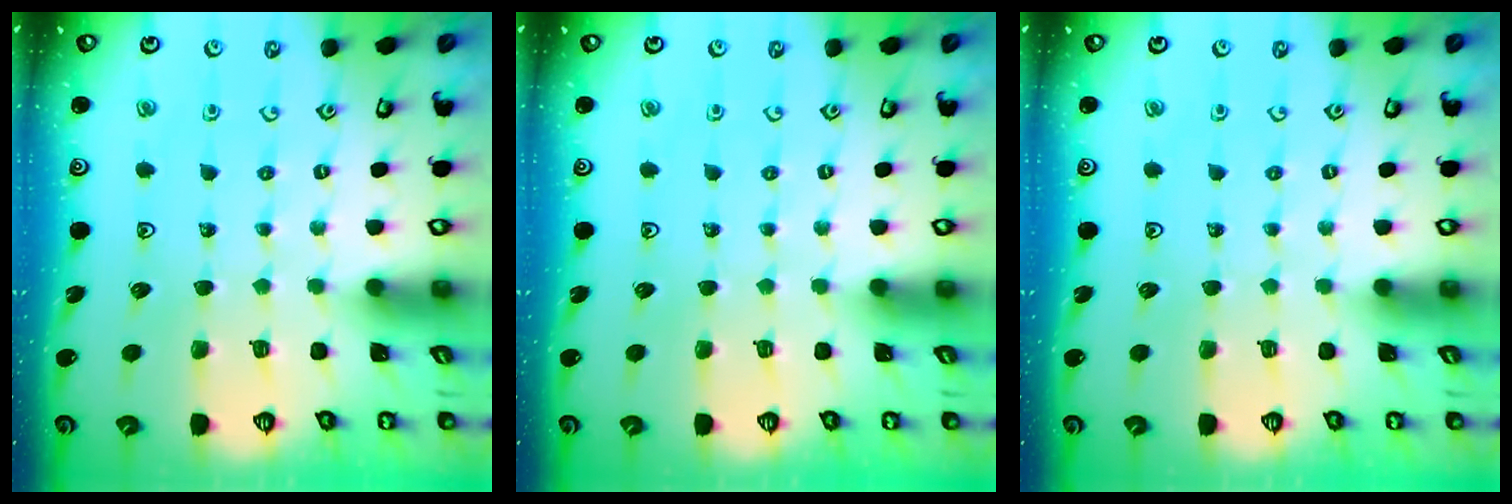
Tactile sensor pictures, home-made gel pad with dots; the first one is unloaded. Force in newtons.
{"total": 0.0}
{"total": 0.0}